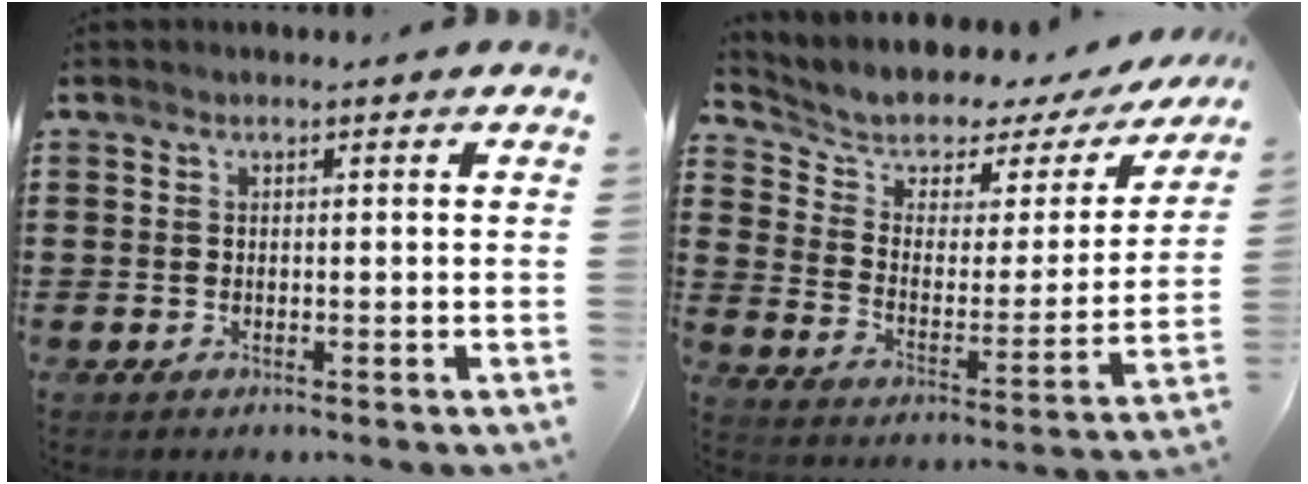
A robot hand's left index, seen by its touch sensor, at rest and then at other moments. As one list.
[{"total": 4.1, "force": [3.5, 2.1, 0.9], "torque": [-0.048, -0.032, 0.052]}]